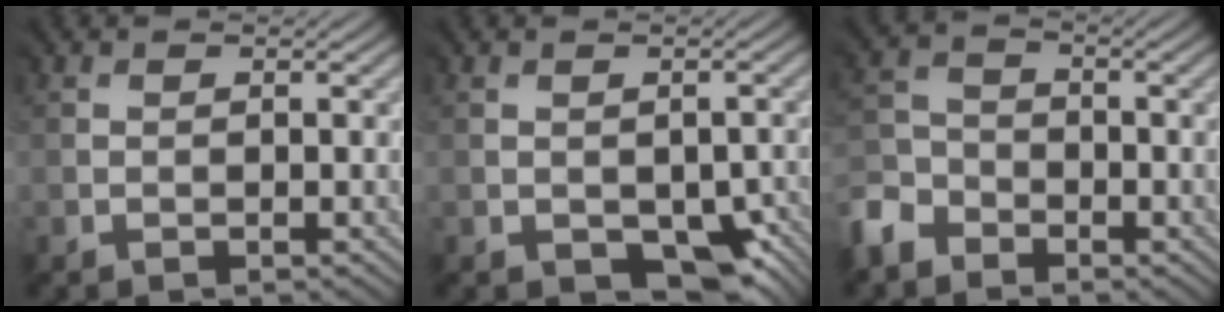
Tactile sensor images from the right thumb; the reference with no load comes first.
{"total": 7.0, "force": [-3.4, 4.7, 3.9], "torque": [-0.042, -0.019, -0.038]}
{"total": 4.8, "force": [-4.2, 2.3, -0.3], "torque": [-0.024, -0.010, -0.099]}